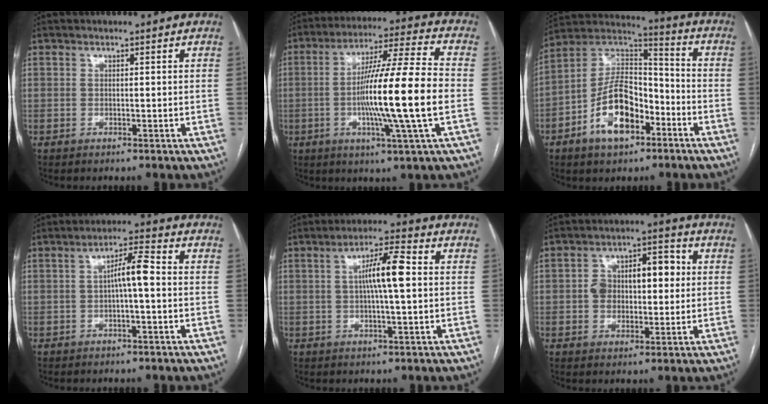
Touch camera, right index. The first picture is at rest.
{"total": 16.5, "force": [-2.5, -1.1, 16.3], "torque": [-0.283, -0.004, -0.053]}
{"total": 14.0, "force": [-6.2, 6.9, 10.4], "torque": [-0.207, 0.024, -0.107]}
{"total": 4.9, "force": [-0.2, 0.6, 4.8], "torque": [-0.080, 0.015, -0.003]}
{"total": 7.2, "force": [0.7, 0.6, 7.2], "torque": [-0.129, 0.013, 0.008]}
{"total": 9.9, "force": [1.1, 5.5, 8.1], "torque": [-0.130, 0.038, 0.023]}